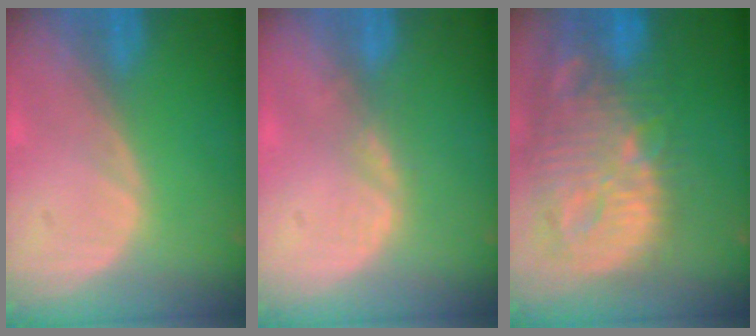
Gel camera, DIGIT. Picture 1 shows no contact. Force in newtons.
{"total": 2.3, "press": 1.8, "slide": 1.5}
{"total": 14.5, "press": 12.7, "slide": 7.1}